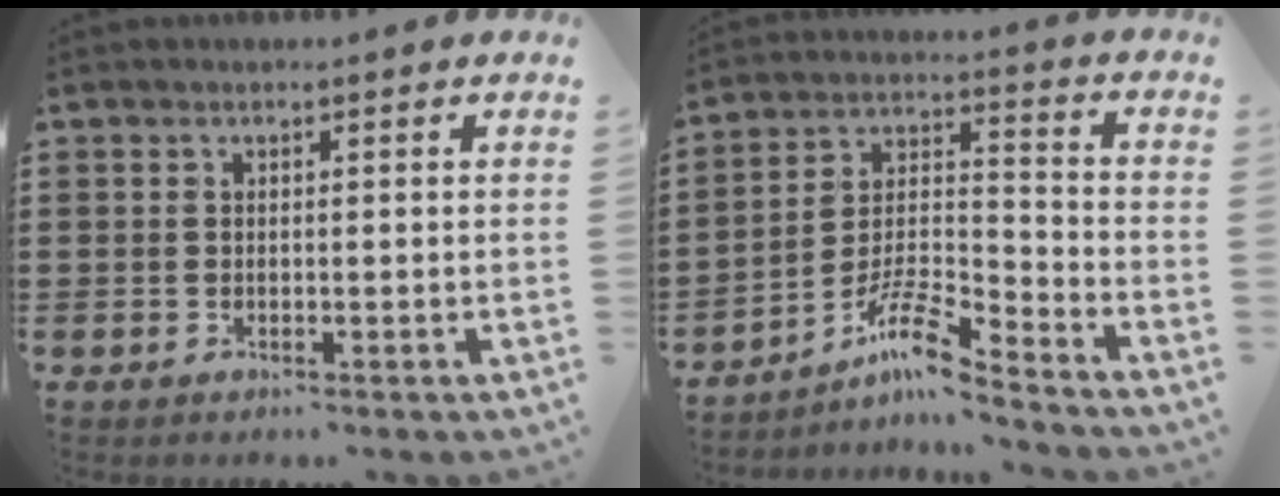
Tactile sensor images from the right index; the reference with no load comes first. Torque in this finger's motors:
{"motor_torque": [-0.48, 0.07, -1.05, -0.21]}